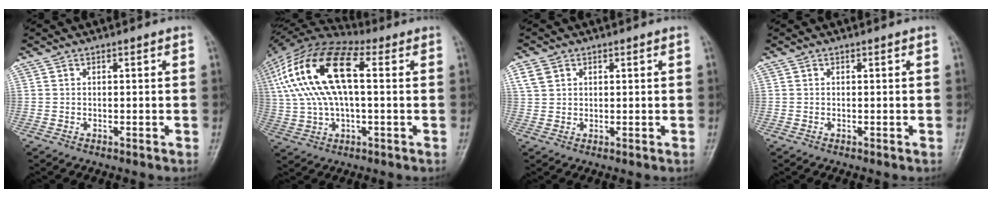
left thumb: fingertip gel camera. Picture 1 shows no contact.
{"total": 20.6, "force": [3.5, 9.8, 17.8], "torque": [-0.359, 0.032, 0.055]}
{"total": 3.8, "force": [1.5, 3.0, 1.7], "torque": [-0.025, 0.005, 0.033]}
{"total": 0.0}